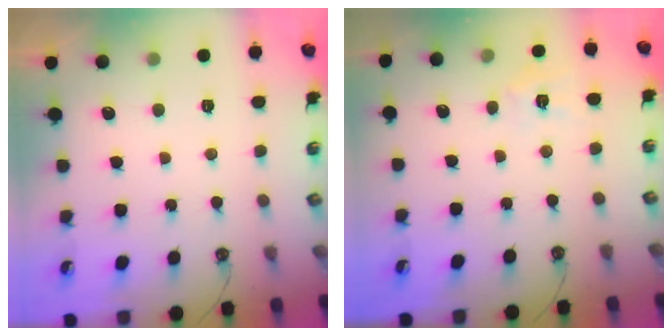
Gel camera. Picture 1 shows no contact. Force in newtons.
{"total": 4.8, "press": 4.7, "slide": 0.6}